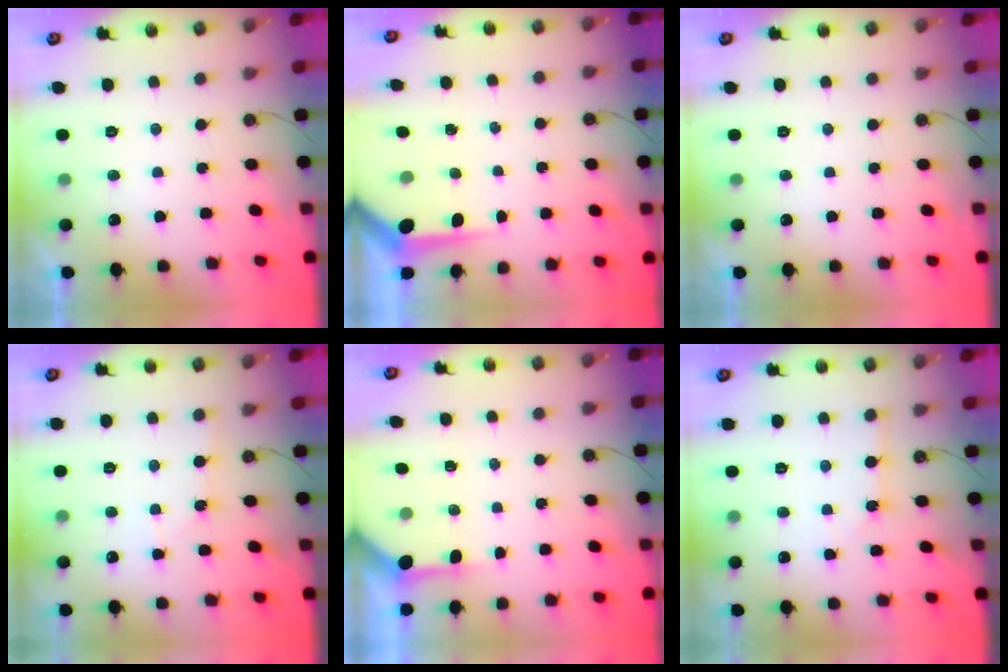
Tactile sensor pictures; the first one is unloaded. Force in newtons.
{"total": 4.9, "press": 4.9, "slide": 0.4}
{"total": 0.0}
{"total": 2.6, "press": 2.6, "slide": 0.3}
{"total": 3.7, "press": 3.7, "slide": 0.2}
{"total": 1.2, "press": 1.2, "slide": 0.2}